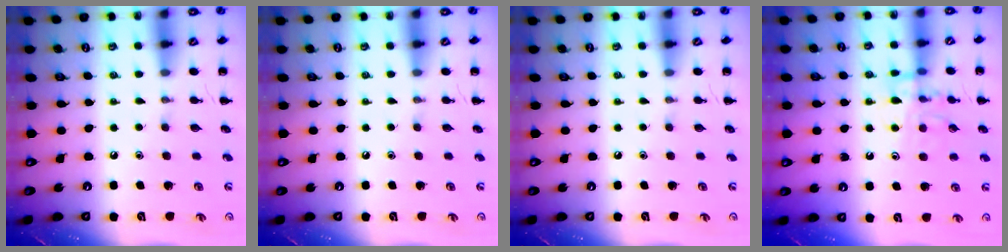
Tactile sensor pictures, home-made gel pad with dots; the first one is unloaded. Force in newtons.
{"total": 0.0}
{"total": 0.0}
{"total": 12.1, "press": 12.1, "slide": 1.3}